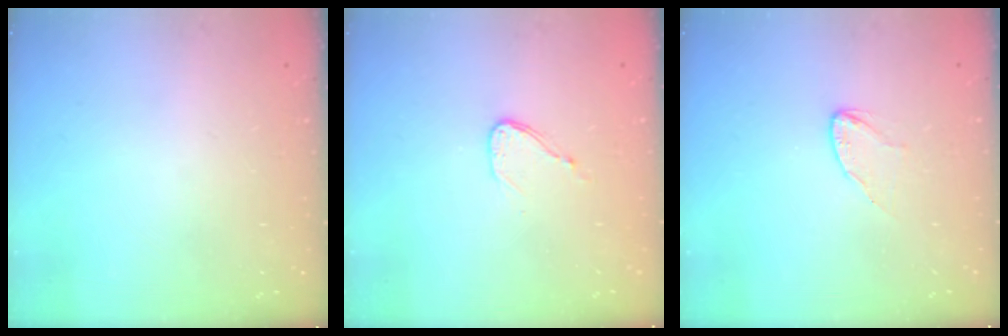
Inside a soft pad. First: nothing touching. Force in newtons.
{"total": 6.6, "press": 6.5, "slide": 0.7}
{"total": 3.8, "press": 3.7, "slide": 0.4}